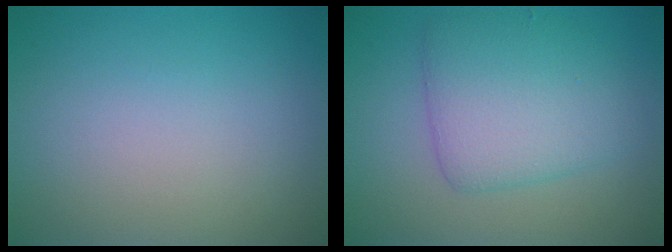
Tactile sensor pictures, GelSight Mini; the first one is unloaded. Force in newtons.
{"total": 5.3, "press": 5.3, "slide": 0.2}